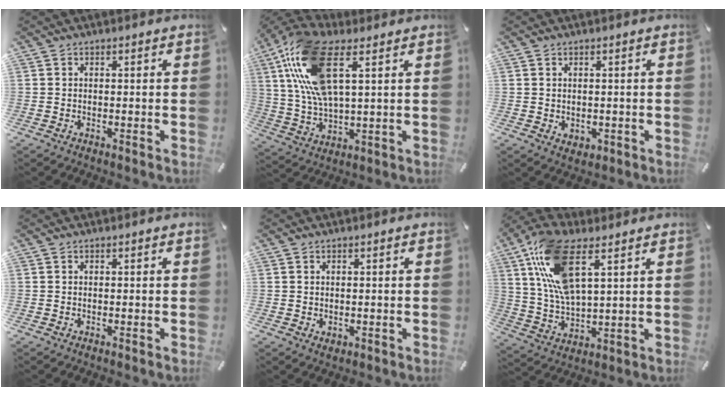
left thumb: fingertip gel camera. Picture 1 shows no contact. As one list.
[{"total": 16.7, "force": [7.5, 6.7, 13.3], "torque": [-0.305, -0.017, 0.130]}, {"total": 1.7, "force": [0.2, 1.5, 0.6], "torque": [-0.005, 0.000, 0.000]}, {"total": 0.0}, {"total": 0.9, "force": [0.1, 0.7, 0.4], "torque": [-0.009, 0.004, 0.002]}, {"total": 15.2, "force": [7.8, 6.1, 11.5], "torque": [-0.260, -0.022, 0.140]}]